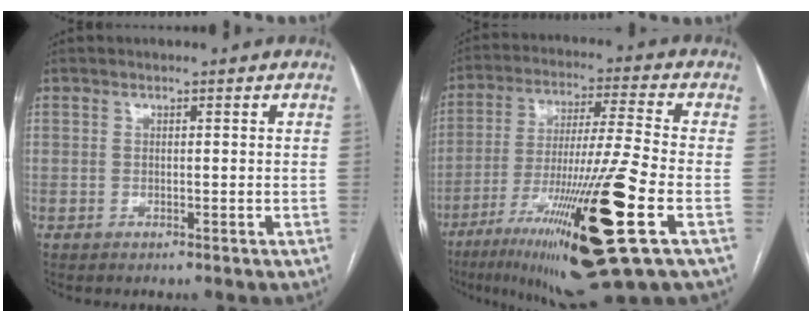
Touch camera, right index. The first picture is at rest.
{"total": 22.0, "force": [-9.2, -0.5, 20.0], "torque": [-0.343, -0.046, -0.161]}